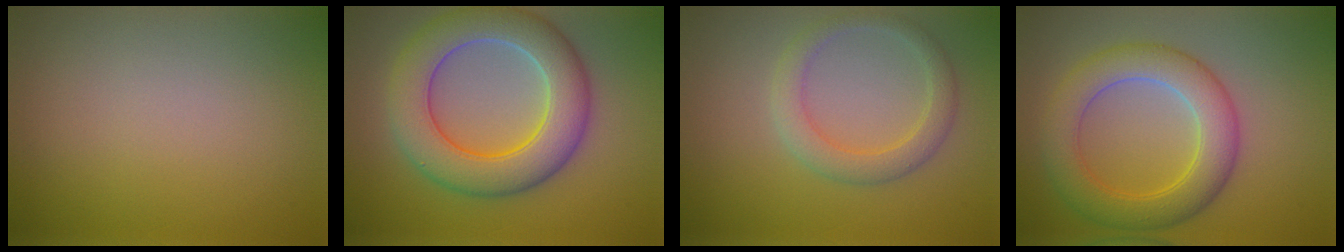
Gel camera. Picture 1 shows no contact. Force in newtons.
{"total": 8.4, "press": 8.4, "slide": 0.3}
{"total": 2.9, "press": 2.9, "slide": 0.3}
{"total": 6.0, "press": 6.0, "slide": 0.1}